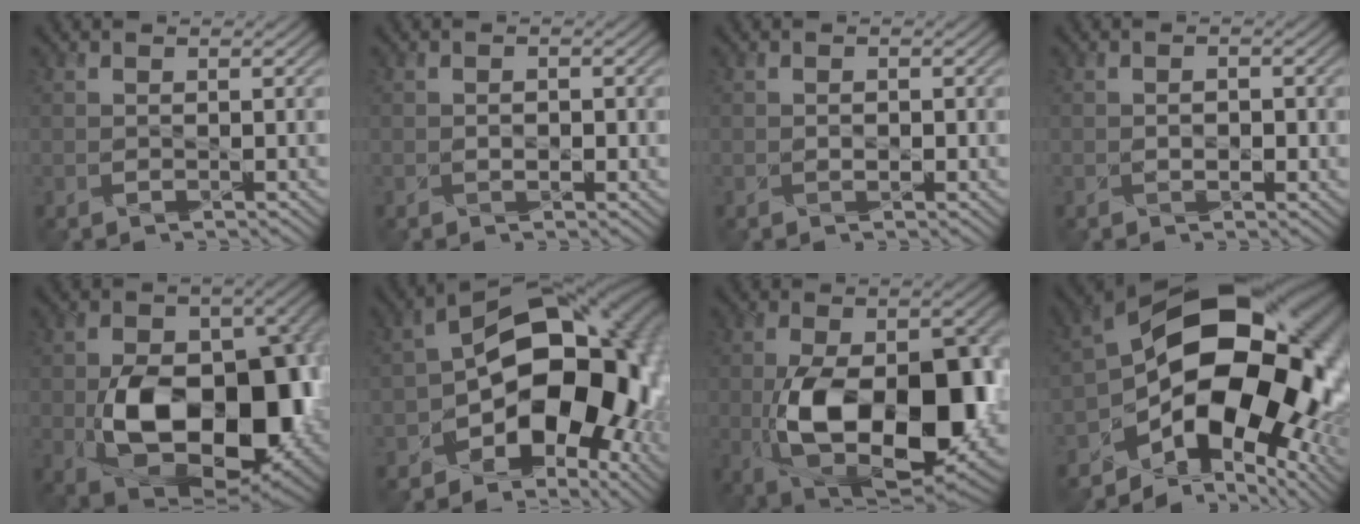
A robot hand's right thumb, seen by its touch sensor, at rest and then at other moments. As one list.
[{"total": 1.5, "force": [-0.4, 1.1, 1.0], "torque": [-0.016, -0.001, -0.008]}, {"total": 1.2, "force": [-0.3, 0.9, 0.8], "torque": [-0.012, 0.000, -0.007]}, {"total": 1.9, "force": [-0.4, 1.3, 1.3], "torque": [-0.020, -0.002, -0.008]}, {"total": 16.4, "force": [-3.4, 10.3, 12.3], "torque": [-0.177, -0.022, -0.055]}, {"total": 18.0, "force": [-3.9, 11.3, 13.5], "torque": [-0.157, -0.009, -0.063]}, {"total": 17.8, "force": [-3.5, 9.8, 14.4], "torque": [-0.241, -0.028, -0.051]}, {"total": 20.3, "force": [-3.0, 13.2, 15.2], "torque": [-0.227, -0.032, -0.035]}]